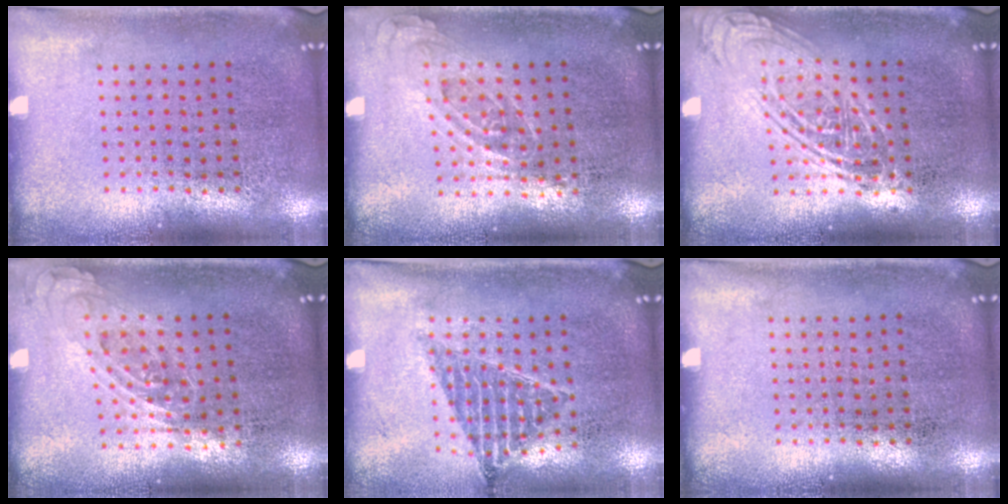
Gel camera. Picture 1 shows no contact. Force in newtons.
{"total": 0.8, "press": 0.7, "slide": 0.4}
{"total": 2.4, "press": 2.4, "slide": 0.3}
{"total": 0.8, "press": 0.7, "slide": 0.4}
{"total": 0.8, "press": 0.8, "slide": 0.1}
{"total": 0.0}